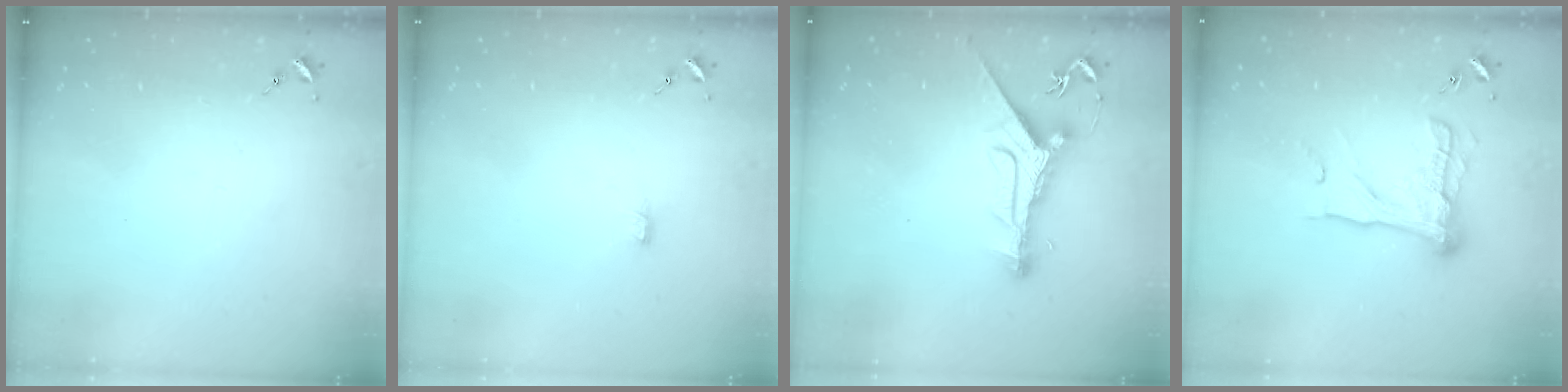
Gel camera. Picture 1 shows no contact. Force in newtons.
{"total": 2.7, "press": 2.7, "slide": 0.3}
{"total": 10.4, "press": 10.4, "slide": 0.8}
{"total": 16.7, "press": 16.7, "slide": 1.6}